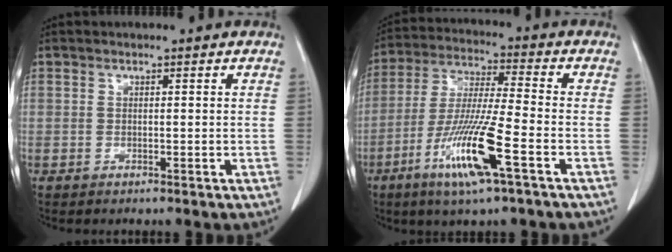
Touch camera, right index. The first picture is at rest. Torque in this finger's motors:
{"motor_torque": [1.66, -0.48, 0.38, 0.20]}